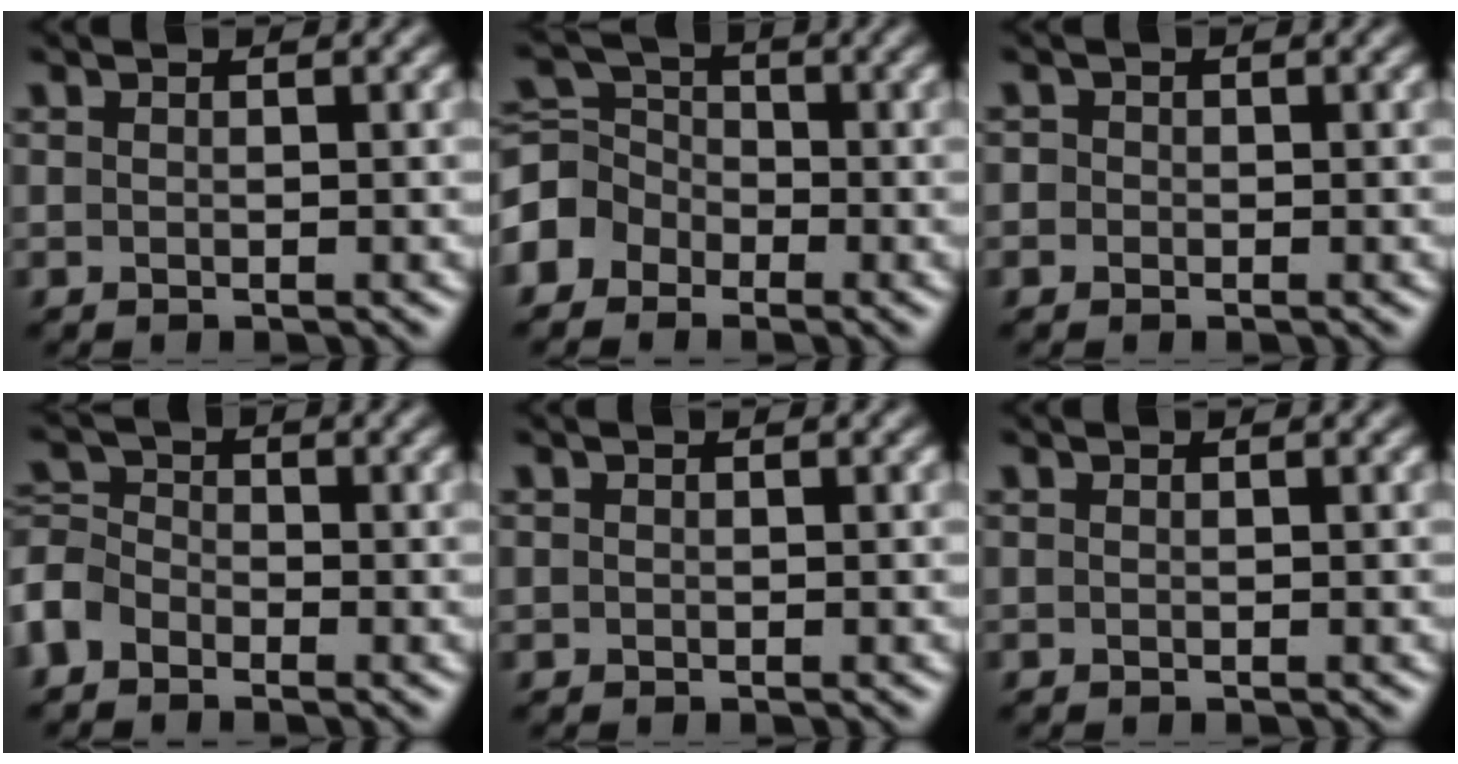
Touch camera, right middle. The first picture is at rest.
{"total": 4.0, "force": [-2.1, 3.2, 1.2], "torque": [-0.025, 0.012, -0.058]}
{"total": 0.9, "force": [-0.1, 0.9, 0.2], "torque": [0.003, -0.003, -0.008]}
{"total": 3.5, "force": [-2.1, 2.5, 1.4], "torque": [-0.034, 0.008, -0.060]}
{"total": 0.0}
{"total": 0.0}